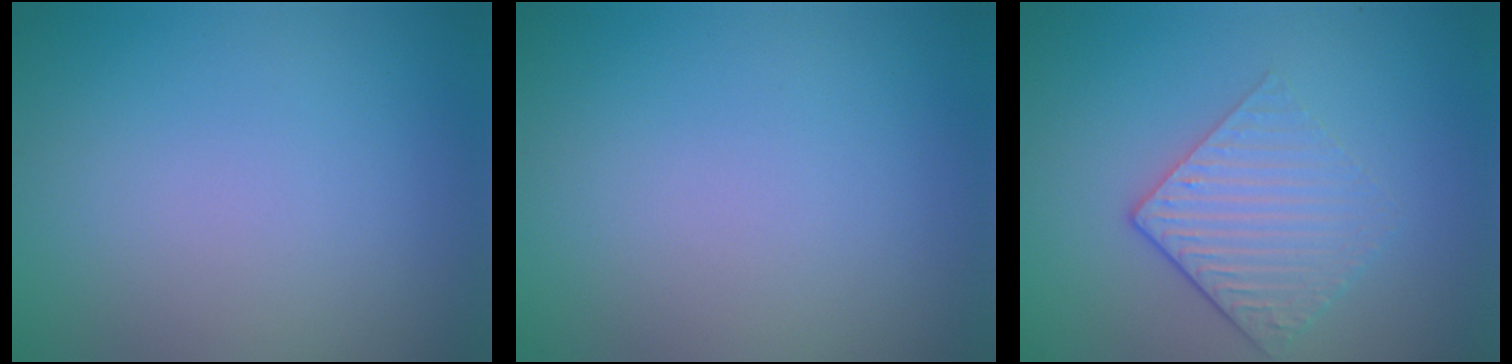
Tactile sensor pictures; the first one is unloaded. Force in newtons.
{"total": 0.0}
{"total": 3.8, "press": 2.8, "slide": 2.6}